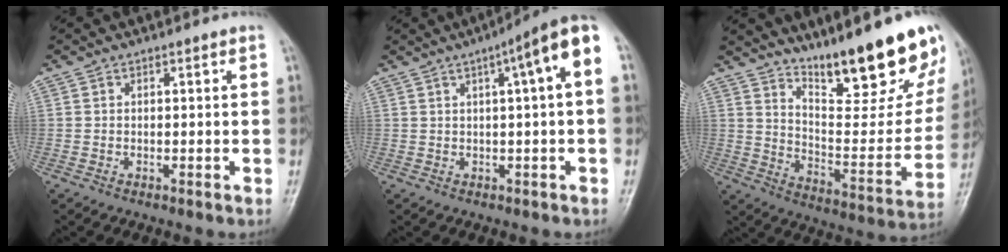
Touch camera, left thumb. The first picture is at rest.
{"total": 9.1, "force": [2.4, 1.1, 8.7], "torque": [-0.127, 0.028, 0.027]}
{"total": 22.8, "force": [17.0, 5.8, 14.0], "torque": [-0.162, -0.111, 0.258]}